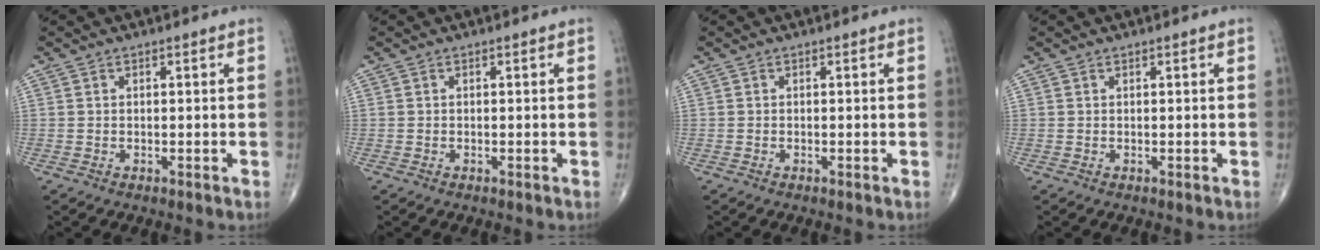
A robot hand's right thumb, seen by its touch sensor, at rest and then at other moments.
{"total": 0.0}
{"total": 0.0}
{"total": 0.0}